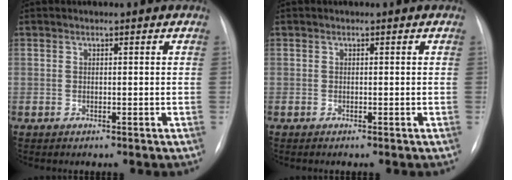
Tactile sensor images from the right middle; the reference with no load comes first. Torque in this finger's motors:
{"motor_torque": [0.27, -0.28, 0.12, 0.01]}